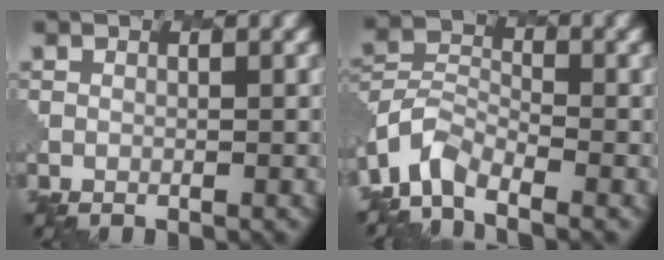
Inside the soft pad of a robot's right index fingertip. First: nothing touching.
{"total": 4.6, "force": [-3.5, 2.2, 2.0], "torque": [-0.043, -0.004, -0.080]}